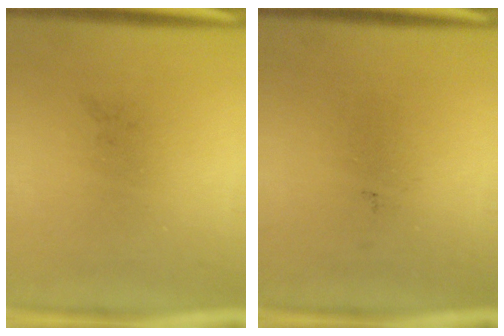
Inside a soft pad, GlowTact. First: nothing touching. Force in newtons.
{"total": 0.0}